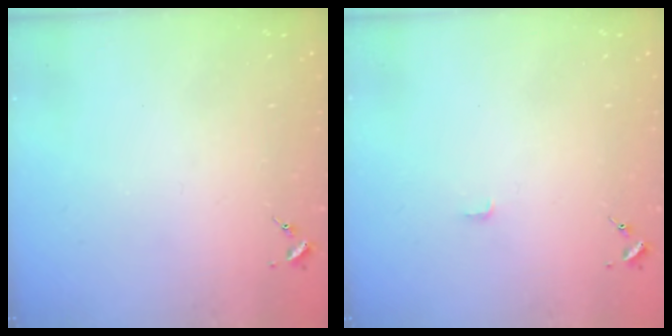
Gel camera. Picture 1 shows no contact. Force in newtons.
{"total": 2.8, "press": 2.8, "slide": 0.2}